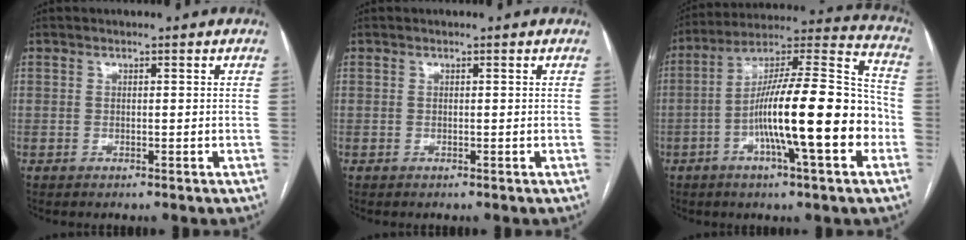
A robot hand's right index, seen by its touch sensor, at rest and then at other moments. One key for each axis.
{"total": 0.0}
{"total": 20.4, "fx": -5.1, "fy": 2.1, "fz": 19.7, "tx": -0.322, "ty": 0.012, "tz": -0.086}